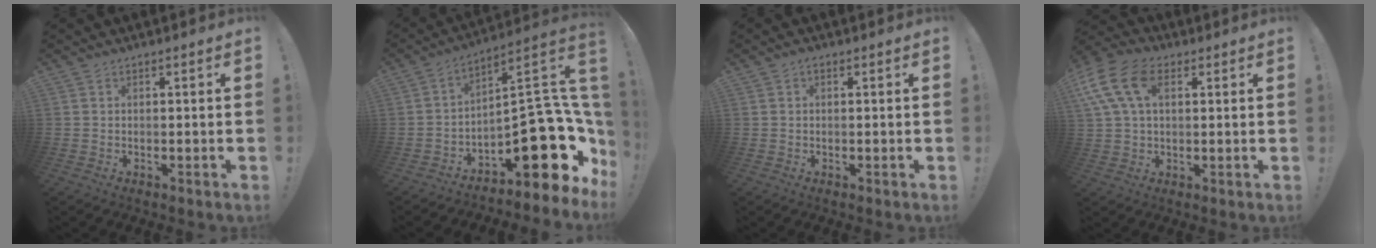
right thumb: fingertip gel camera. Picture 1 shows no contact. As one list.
[{"total": 21.5, "force": [-6.7, 9.7, 17.9], "torque": [-0.209, 0.022, -0.095]}, {"total": 0.7, "force": [0.0, 0.4, 0.5], "torque": [-0.016, 0.006, 0.000]}, {"total": 14.9, "force": [5.1, 9.4, 10.4], "torque": [-0.209, -0.004, 0.095]}]